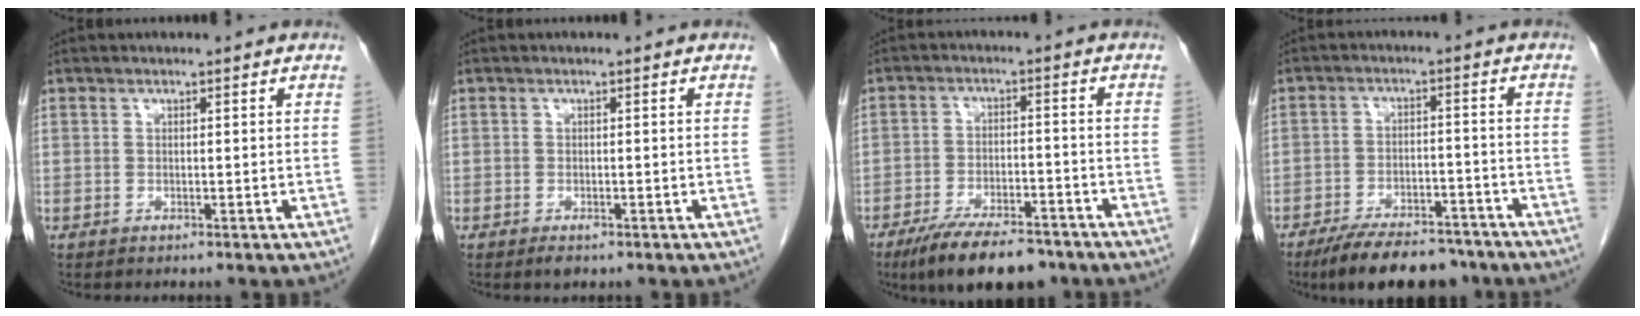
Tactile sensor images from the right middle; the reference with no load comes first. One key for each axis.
{"total": 1.4, "fx": -0.8, "fy": 0.6, "fz": 1.0, "tx": -0.013, "ty": -0.001, "tz": -0.008}
{"total": 11.8, "fx": -9.1, "fy": 3.7, "fz": 6.6, "tx": -0.100, "ty": -0.010, "tz": -0.148}
{"total": 12.6, "fx": -10.4, "fy": 4.2, "fz": 5.7, "tx": -0.075, "ty": 0.004, "tz": -0.159}